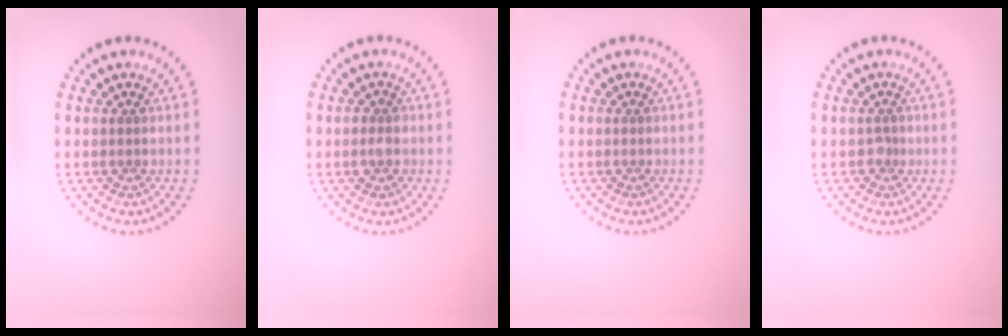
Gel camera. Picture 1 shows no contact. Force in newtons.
{"total": 1.4, "press": 1.3, "slide": 0.4}
{"total": 0.0}
{"total": 0.8, "press": 0.5, "slide": 0.6}